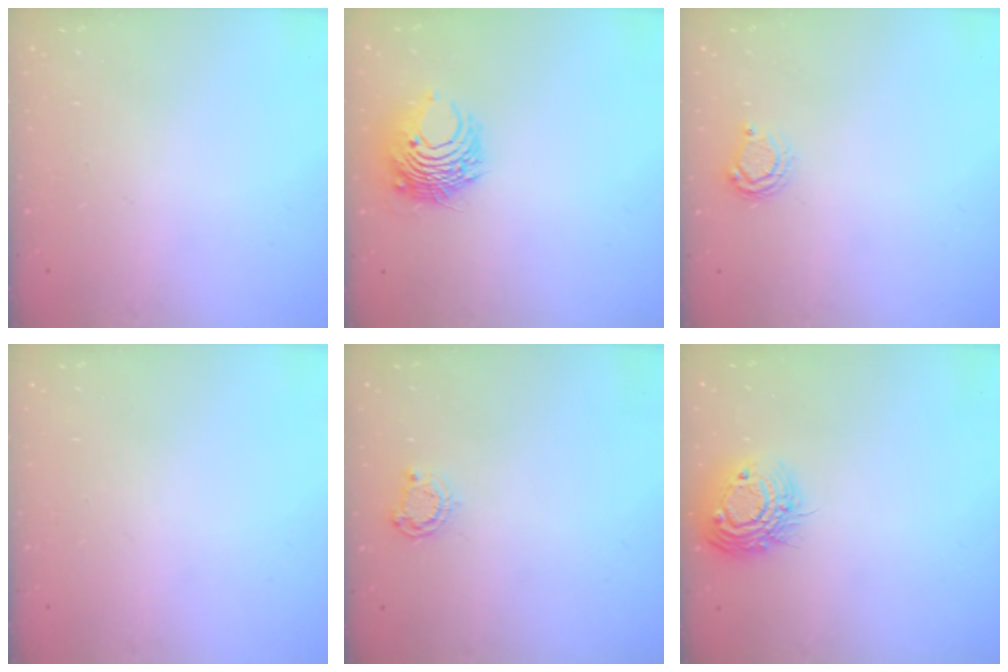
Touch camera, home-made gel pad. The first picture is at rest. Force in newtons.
{"total": 8.3, "press": 8.2, "slide": 0.3}
{"total": 6.0, "press": 5.9, "slide": 0.7}
{"total": 0.0}
{"total": 5.3, "press": 5.2, "slide": 0.7}
{"total": 12.9, "press": 12.8, "slide": 1.0}